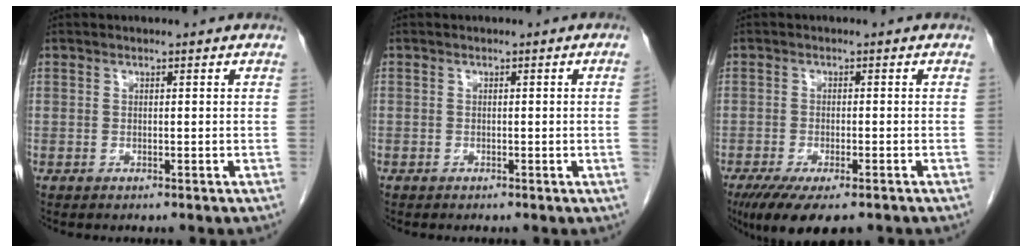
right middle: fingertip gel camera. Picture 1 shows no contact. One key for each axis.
{"total": 1.0, "fx": -0.1, "fy": -0.4, "fz": 0.9, "tx": -0.005, "ty": 0.001, "tz": 0.000}
{"total": 9.1, "fx": -6.4, "fy": 2.7, "fz": 5.8, "tx": -0.086, "ty": -0.017, "tz": -0.099}